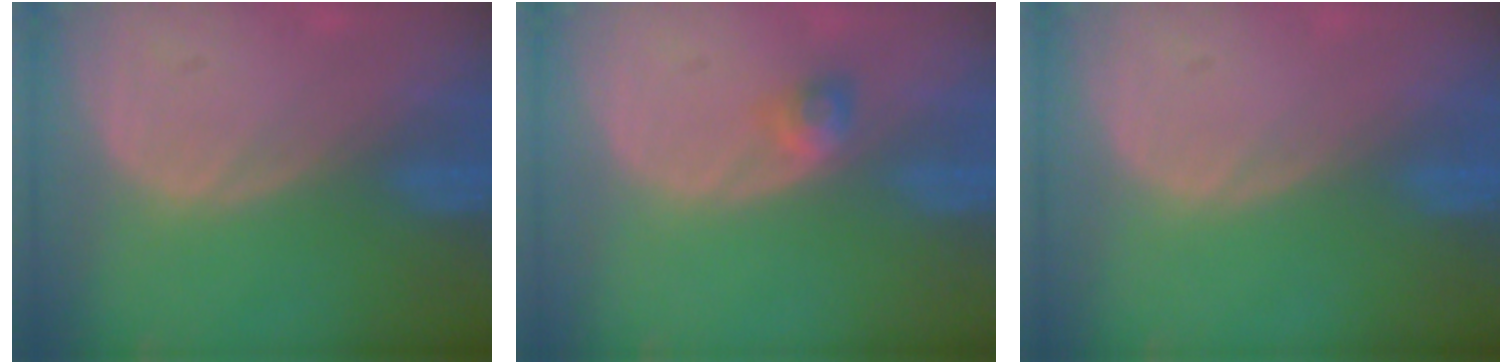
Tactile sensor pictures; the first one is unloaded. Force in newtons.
{"total": 2.6, "press": 2.2, "slide": 1.4}
{"total": 0.0}